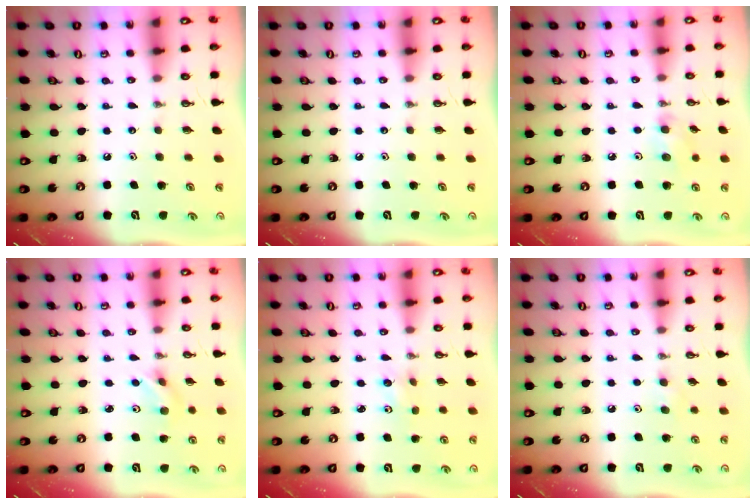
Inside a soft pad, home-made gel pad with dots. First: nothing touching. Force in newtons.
{"total": 0.0}
{"total": 6.0, "press": 5.9, "slide": 1.4}
{"total": 2.6, "press": 2.4, "slide": 0.9}
{"total": 5.7, "press": 5.0, "slide": 2.8}
{"total": 4.7, "press": 4.0, "slide": 2.4}